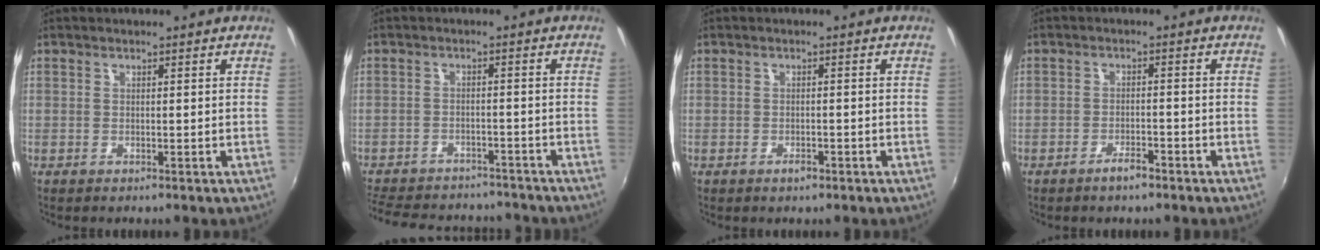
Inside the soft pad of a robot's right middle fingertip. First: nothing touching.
{"total": 17.7, "force": [-15.2, 6.5, 6.5], "torque": [-0.154, 0.006, -0.212]}
{"total": 1.4, "force": [-1.0, 0.7, 0.7], "torque": [-0.013, -0.002, -0.017]}
{"total": 2.9, "force": [-2.3, 0.8, 1.5], "torque": [-0.037, 0.000, -0.039]}